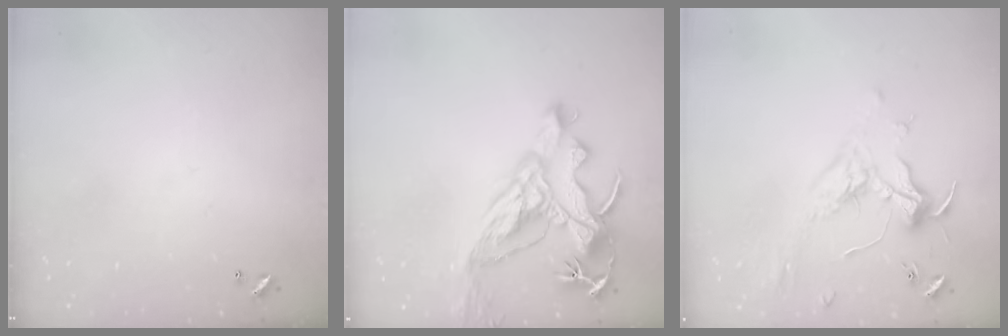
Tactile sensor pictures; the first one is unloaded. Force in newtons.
{"total": 12.3, "press": 12.2, "slide": 1.7}
{"total": 2.0, "press": 1.9, "slide": 0.7}